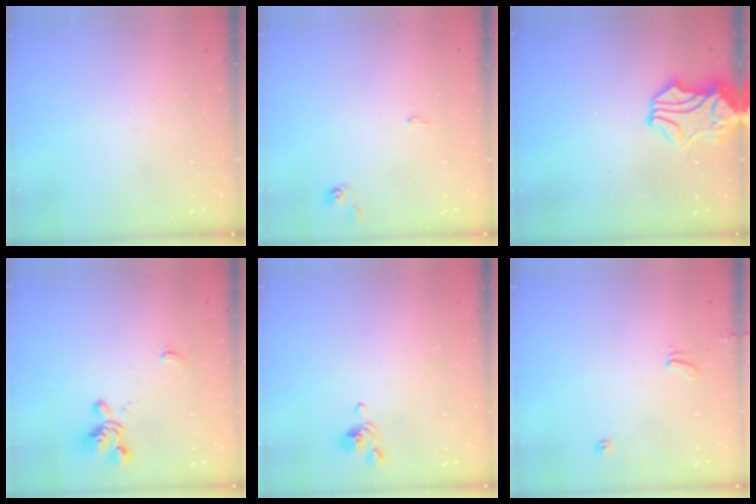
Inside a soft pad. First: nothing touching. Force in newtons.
{"total": 0.6, "press": 0.6, "slide": 0.1}
{"total": 2.0, "press": 1.3, "slide": 1.5}
{"total": 2.0, "press": 1.6, "slide": 1.2}
{"total": 2.8, "press": 2.8, "slide": 0.3}
{"total": 1.3, "press": 1.2, "slide": 0.4}